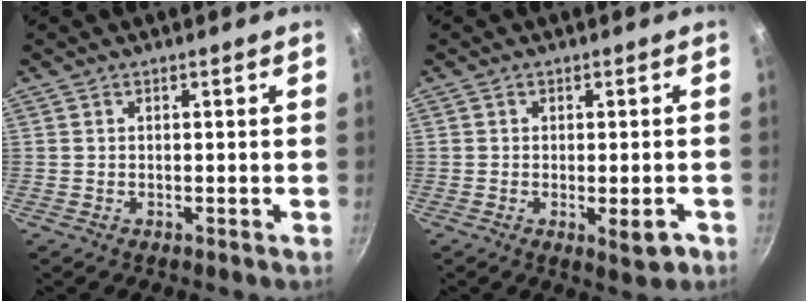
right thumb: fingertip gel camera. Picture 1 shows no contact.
{"total": 4.6, "force": [-1.7, 1.6, 4.0], "torque": [-0.046, 0.000, -0.020]}